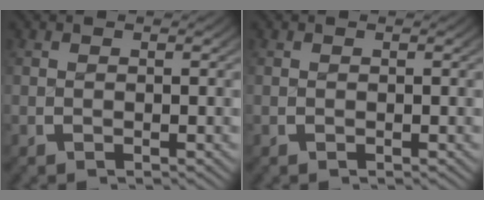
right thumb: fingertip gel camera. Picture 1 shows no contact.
{"total": 0.0}